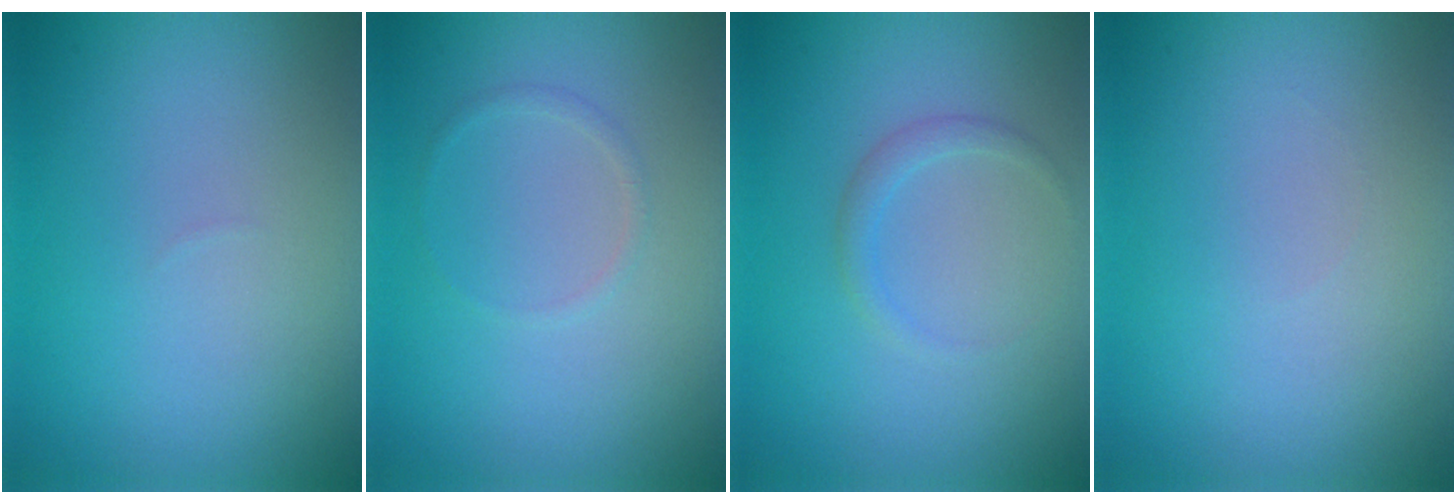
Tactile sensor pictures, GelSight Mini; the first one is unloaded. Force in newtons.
{"total": 0.7, "press": 0.7, "slide": 0.0}
{"total": 1.1, "press": 1.1, "slide": 0.1}
{"total": 0.0}